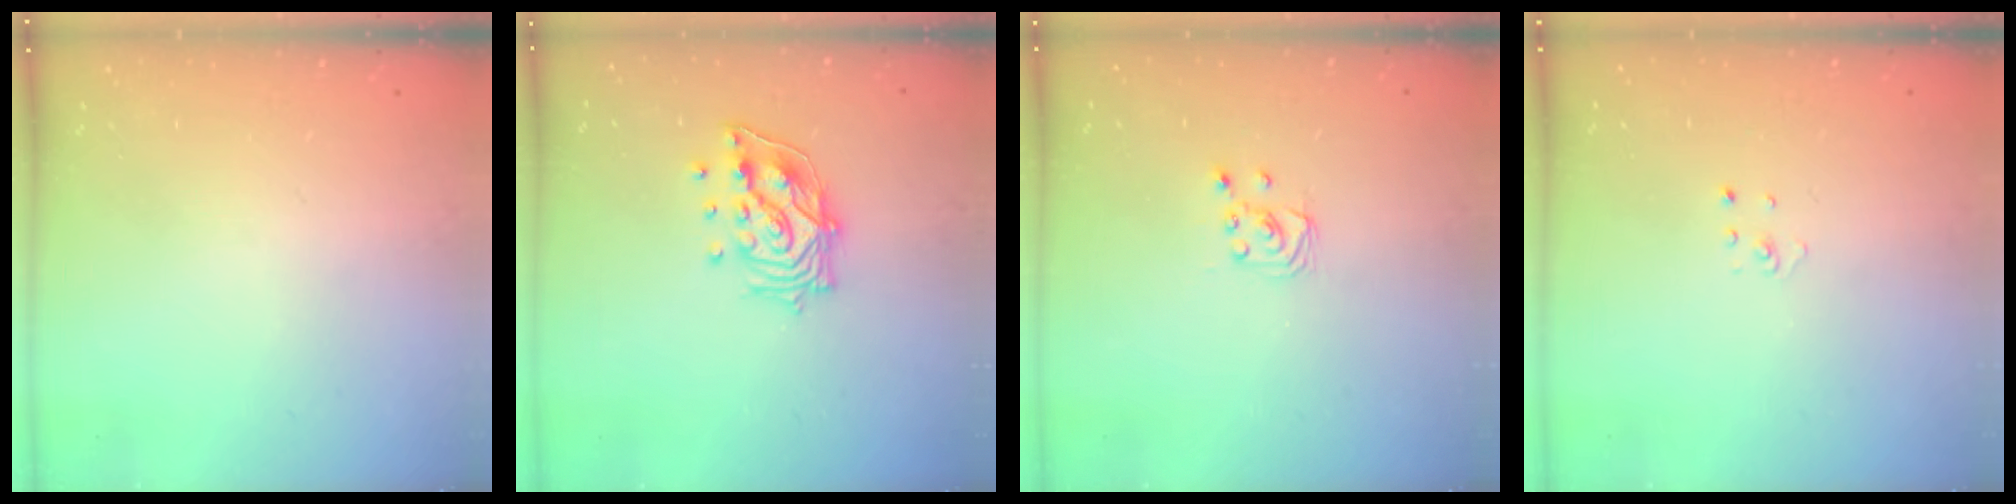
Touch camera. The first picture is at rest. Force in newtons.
{"total": 13.2, "press": 13.2, "slide": 1.3}
{"total": 2.3, "press": 2.2, "slide": 0.3}
{"total": 1.5, "press": 1.5, "slide": 0.1}